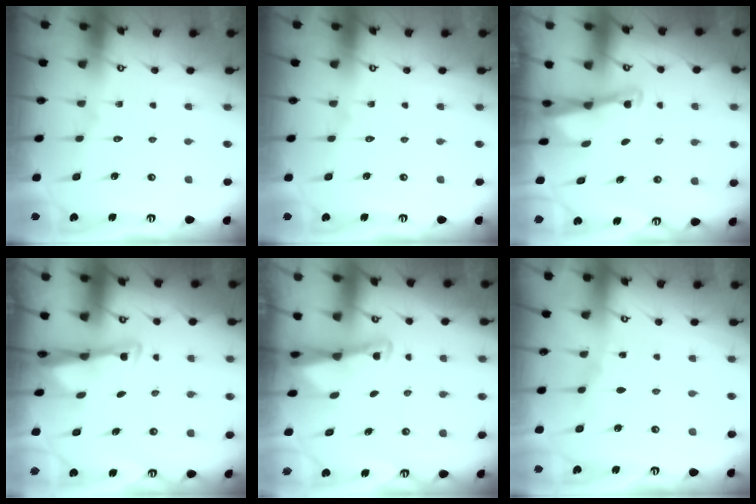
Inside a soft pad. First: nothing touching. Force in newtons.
{"total": 0.0}
{"total": 3.1, "press": 3.1, "slide": 0.2}
{"total": 3.3, "press": 3.2, "slide": 0.9}
{"total": 2.5, "press": 2.5, "slide": 0.2}
{"total": 2.7, "press": 2.7, "slide": 0.4}